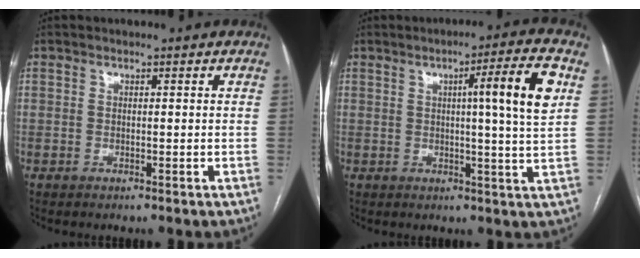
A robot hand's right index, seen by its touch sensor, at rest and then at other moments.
{"total": 9.5, "force": [2.5, -1.1, 9.1], "torque": [-0.131, 0.003, 0.033]}